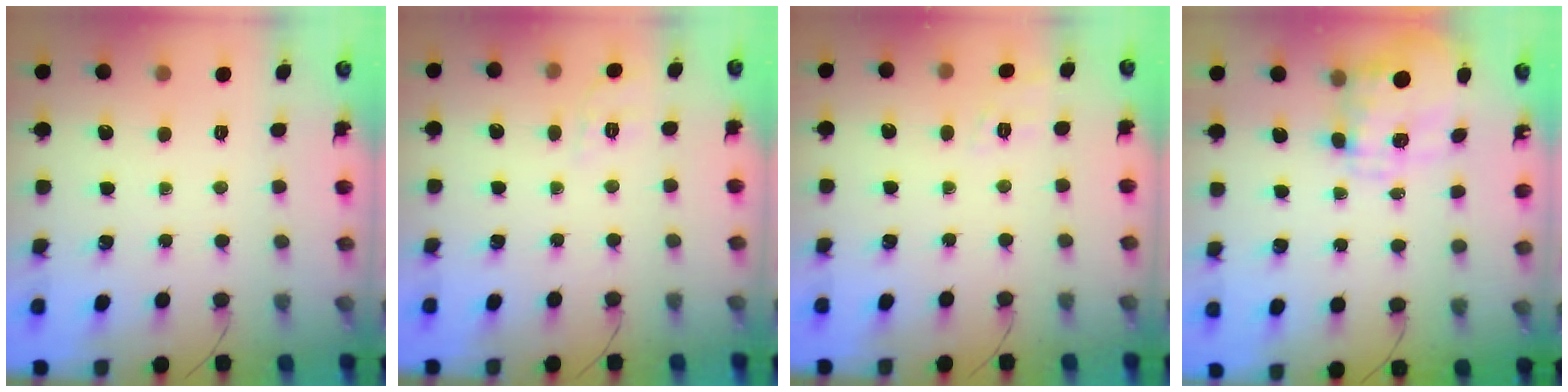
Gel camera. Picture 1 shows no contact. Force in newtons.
{"total": 5.8, "press": 5.4, "slide": 2.2}
{"total": 3.0, "press": 2.4, "slide": 1.8}
{"total": 9.1, "press": 9.1, "slide": 1.2}